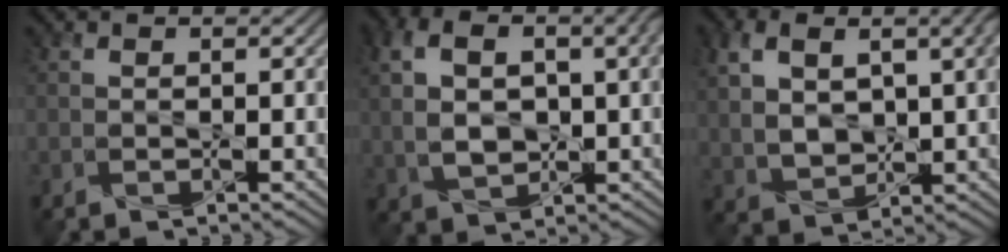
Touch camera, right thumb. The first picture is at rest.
{"total": 10.9, "force": [1.7, 6.0, 8.9], "torque": [-0.185, 0.006, 0.027]}
{"total": 10.1, "force": [3.0, 5.5, 7.9], "torque": [-0.181, 0.000, 0.060]}